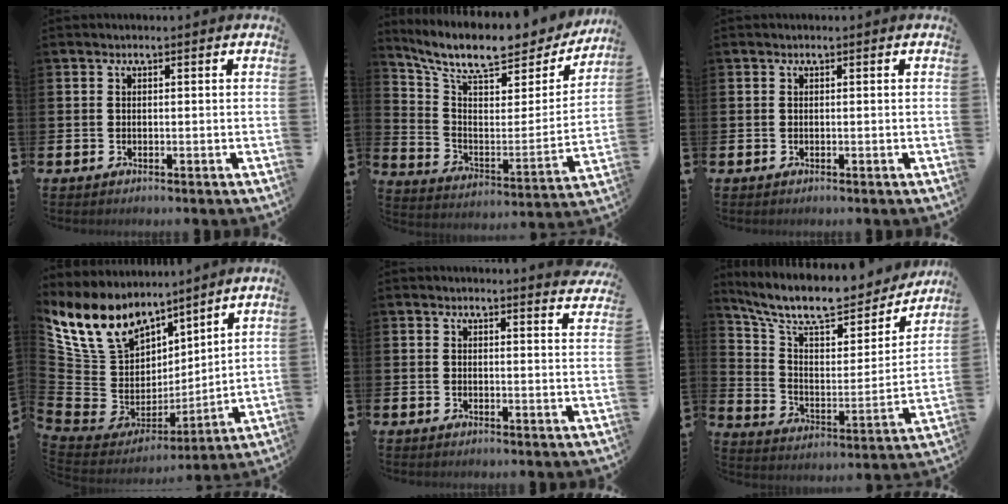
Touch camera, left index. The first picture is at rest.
{"total": 10.1, "force": [8.6, 2.9, 4.4], "torque": [-0.112, -0.063, 0.143]}
{"total": 0.0}
{"total": 11.0, "force": [9.1, 5.9, 1.9], "torque": [-0.106, -0.069, 0.173]}
{"total": 2.3, "force": [2.3, -0.2, 0.0], "torque": [0.013, -0.021, 0.038]}
{"total": 10.8, "force": [9.2, 3.4, 4.4], "torque": [-0.111, -0.061, 0.156]}